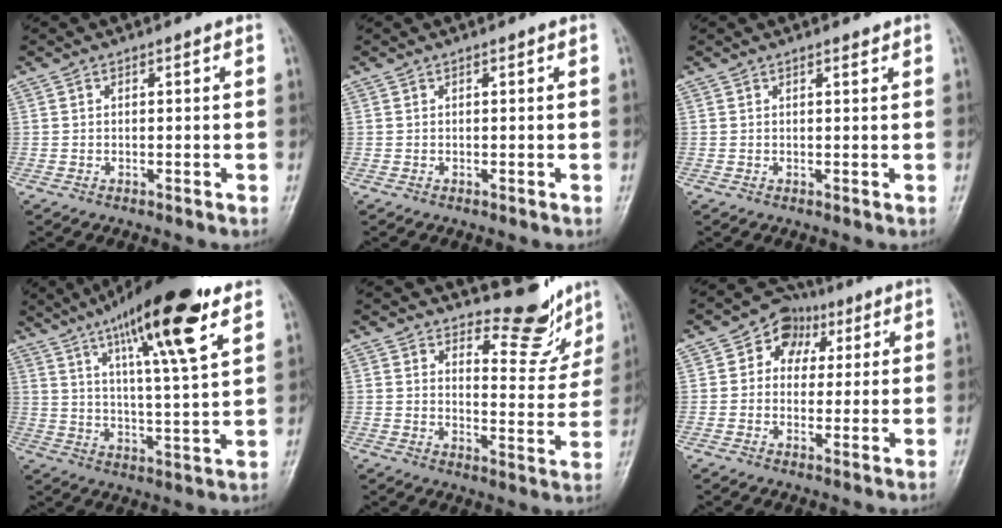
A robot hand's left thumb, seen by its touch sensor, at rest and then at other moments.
{"total": 0.0}
{"total": 0.8, "force": [0.7, 0.2, 0.3], "torque": [-0.007, -0.005, 0.009]}
{"total": 19.1, "force": [11.2, 3.2, 15.2], "torque": [-0.229, -0.043, 0.180]}
{"total": 9.8, "force": [8.9, 3.3, 2.5], "torque": [-0.002, -0.084, 0.117]}
{"total": 7.7, "force": [2.3, 6.3, 3.9], "torque": [-0.019, 0.006, 0.027]}